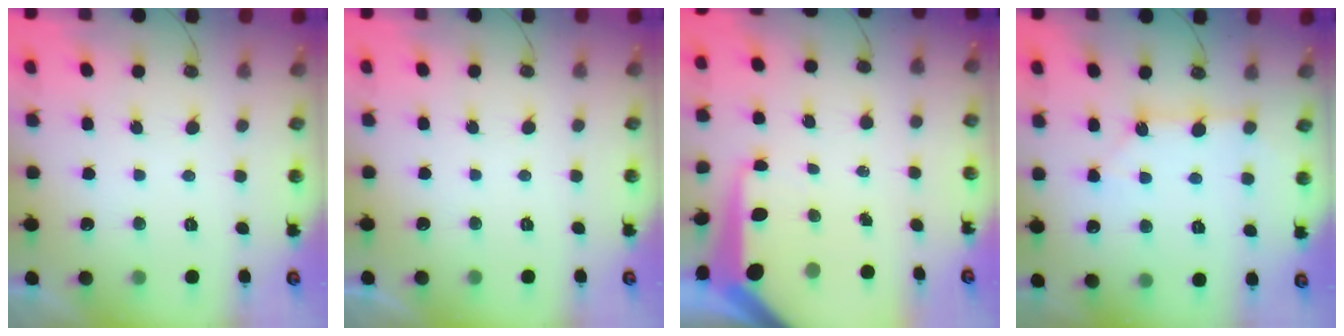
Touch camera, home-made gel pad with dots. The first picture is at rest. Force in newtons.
{"total": 0.0}
{"total": 13.3, "press": 13.3, "slide": 1.2}
{"total": 2.8, "press": 2.8, "slide": 0.1}